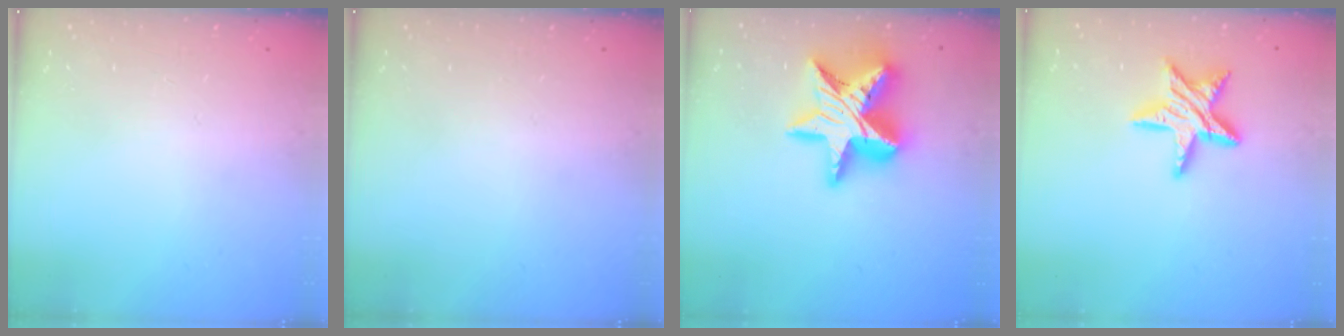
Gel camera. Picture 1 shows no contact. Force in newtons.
{"total": 0.0}
{"total": 20.8, "press": 20.8, "slide": 1.5}
{"total": 11.7, "press": 11.6, "slide": 0.6}